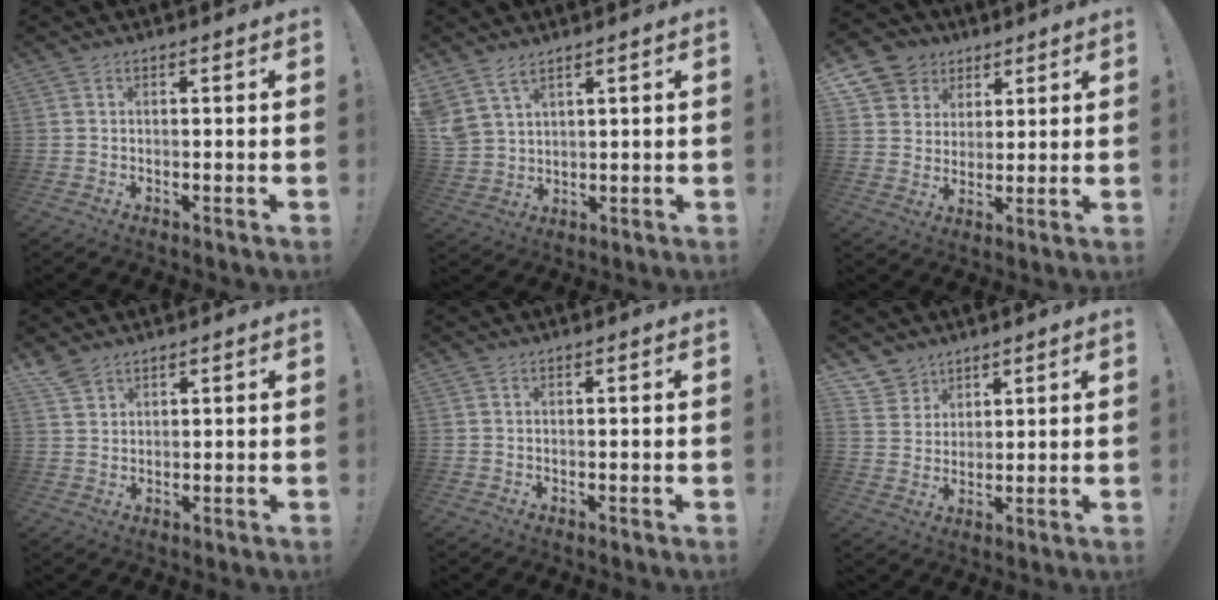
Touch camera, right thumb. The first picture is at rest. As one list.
[{"total": 6.0, "force": [4.7, 2.8, 2.4], "torque": [-0.057, -0.017, 0.095]}, {"total": 9.1, "force": [4.3, 7.8, 1.9], "torque": [-0.025, -0.030, 0.088]}, {"total": 3.6, "force": [3.1, 1.4, 1.4], "torque": [-0.020, -0.020, 0.057]}, {"total": 0.0}, {"total": 5.8, "force": [4.0, 4.3, 0.1], "torque": [-0.008, -0.034, 0.079]}]